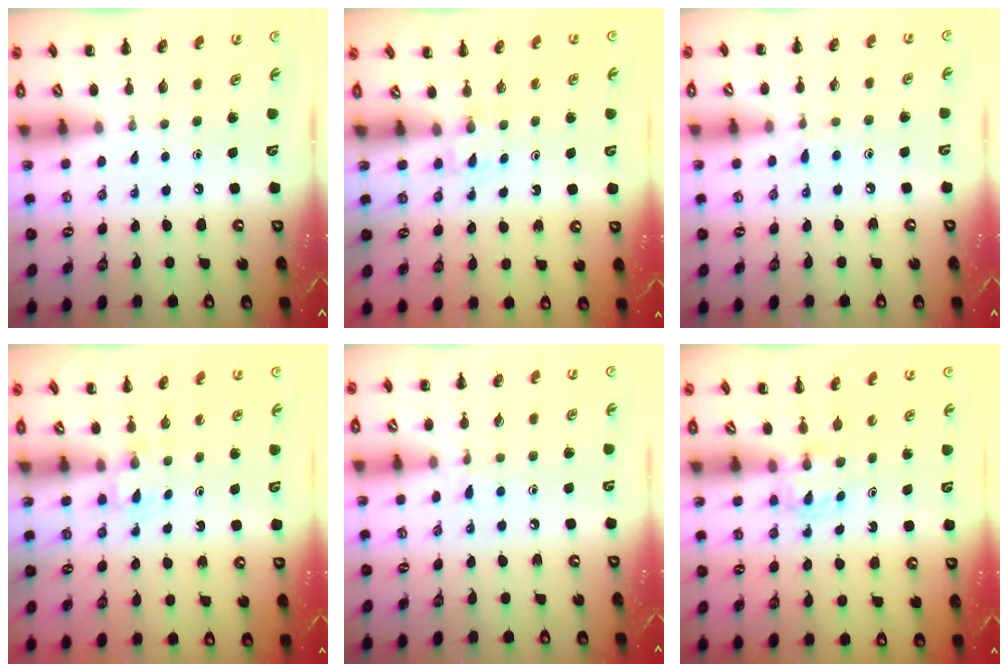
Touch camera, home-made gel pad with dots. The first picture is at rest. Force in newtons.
{"total": 2.3, "press": 2.1, "slide": 0.8}
{"total": 6.0, "press": 5.6, "slide": 2.2}
{"total": 2.6, "press": 2.4, "slide": 1.0}
{"total": 5.7, "press": 5.2, "slide": 2.3}
{"total": 2.6, "press": 2.4, "slide": 1.1}